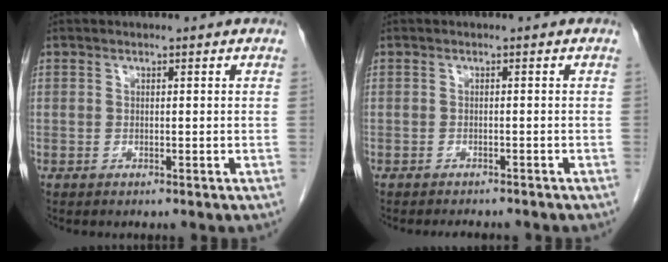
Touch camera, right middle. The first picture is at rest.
{"total": 3.6, "force": [-3.3, 0.8, 1.1], "torque": [-0.014, -0.005, -0.040]}